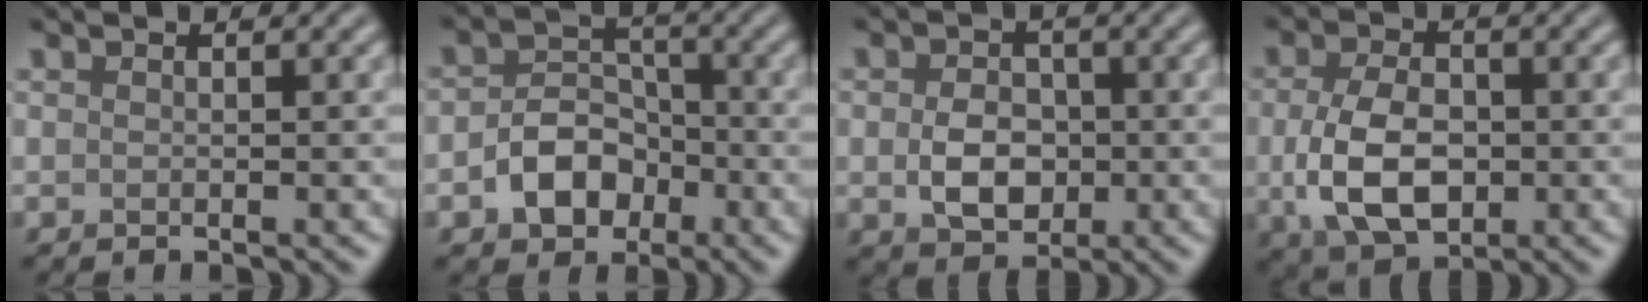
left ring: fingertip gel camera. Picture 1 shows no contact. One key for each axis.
{"total": 4.9, "fx": -1.9, "fy": 3.6, "fz": 2.7, "tx": -0.038, "ty": 0.002, "tz": -0.036}
{"total": 4.3, "fx": -0.5, "fy": 3.2, "fz": 2.9, "tx": -0.051, "ty": -0.002, "tz": -0.012}
{"total": 6.8, "fx": -0.8, "fy": 4.3, "fz": 5.1, "tx": -0.113, "ty": -0.009, "tz": -0.014}